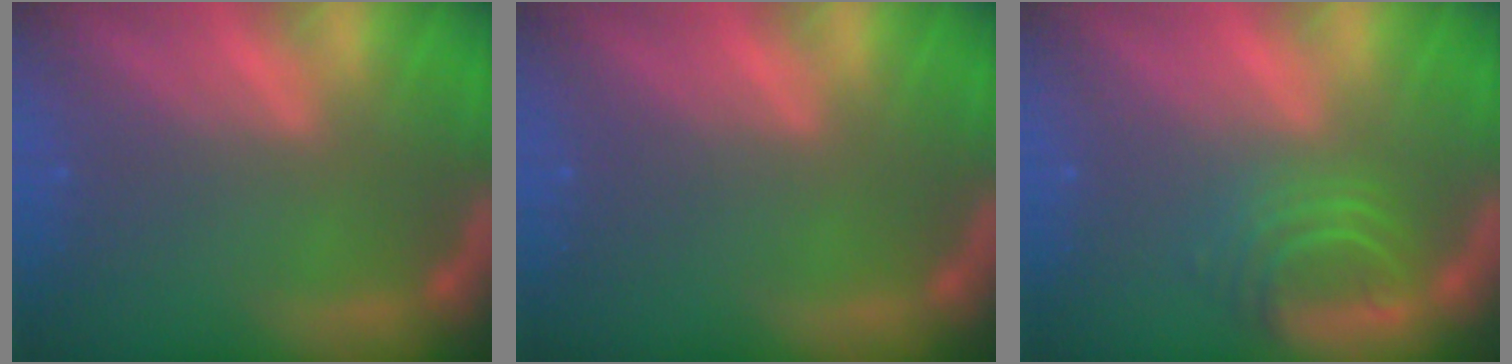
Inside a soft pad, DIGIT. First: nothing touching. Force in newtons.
{"total": 0.0}
{"total": 4.0}